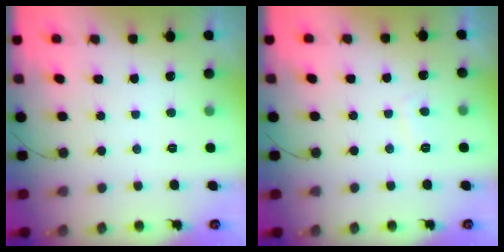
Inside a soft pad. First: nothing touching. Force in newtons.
{"total": 1.5, "press": 1.3, "slide": 0.6}